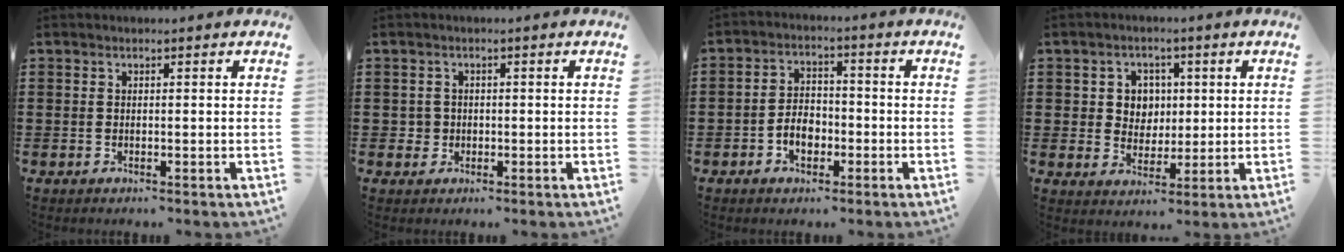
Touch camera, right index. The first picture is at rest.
{"total": 1.8, "force": [-0.3, 1.7, 0.3], "torque": [-0.013, 0.006, -0.009]}
{"total": 4.4, "force": [-1.7, 2.9, 2.9], "torque": [-0.054, 0.000, -0.035]}
{"total": 4.7, "force": [1.1, 4.4, 1.3], "torque": [-0.038, 0.013, 0.016]}